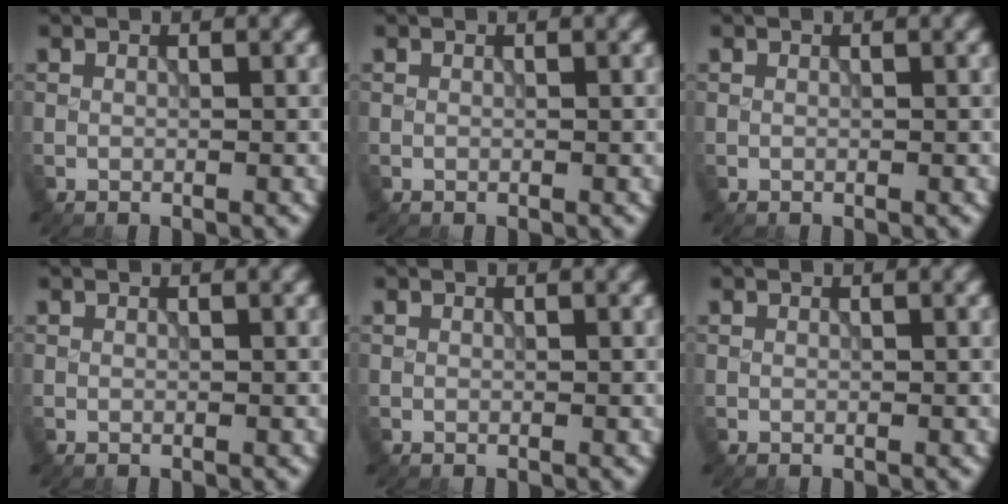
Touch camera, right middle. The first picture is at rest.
{"total": 0.0}
{"total": 0.0}
{"total": 0.0}
{"total": 0.0}
{"total": 0.0}